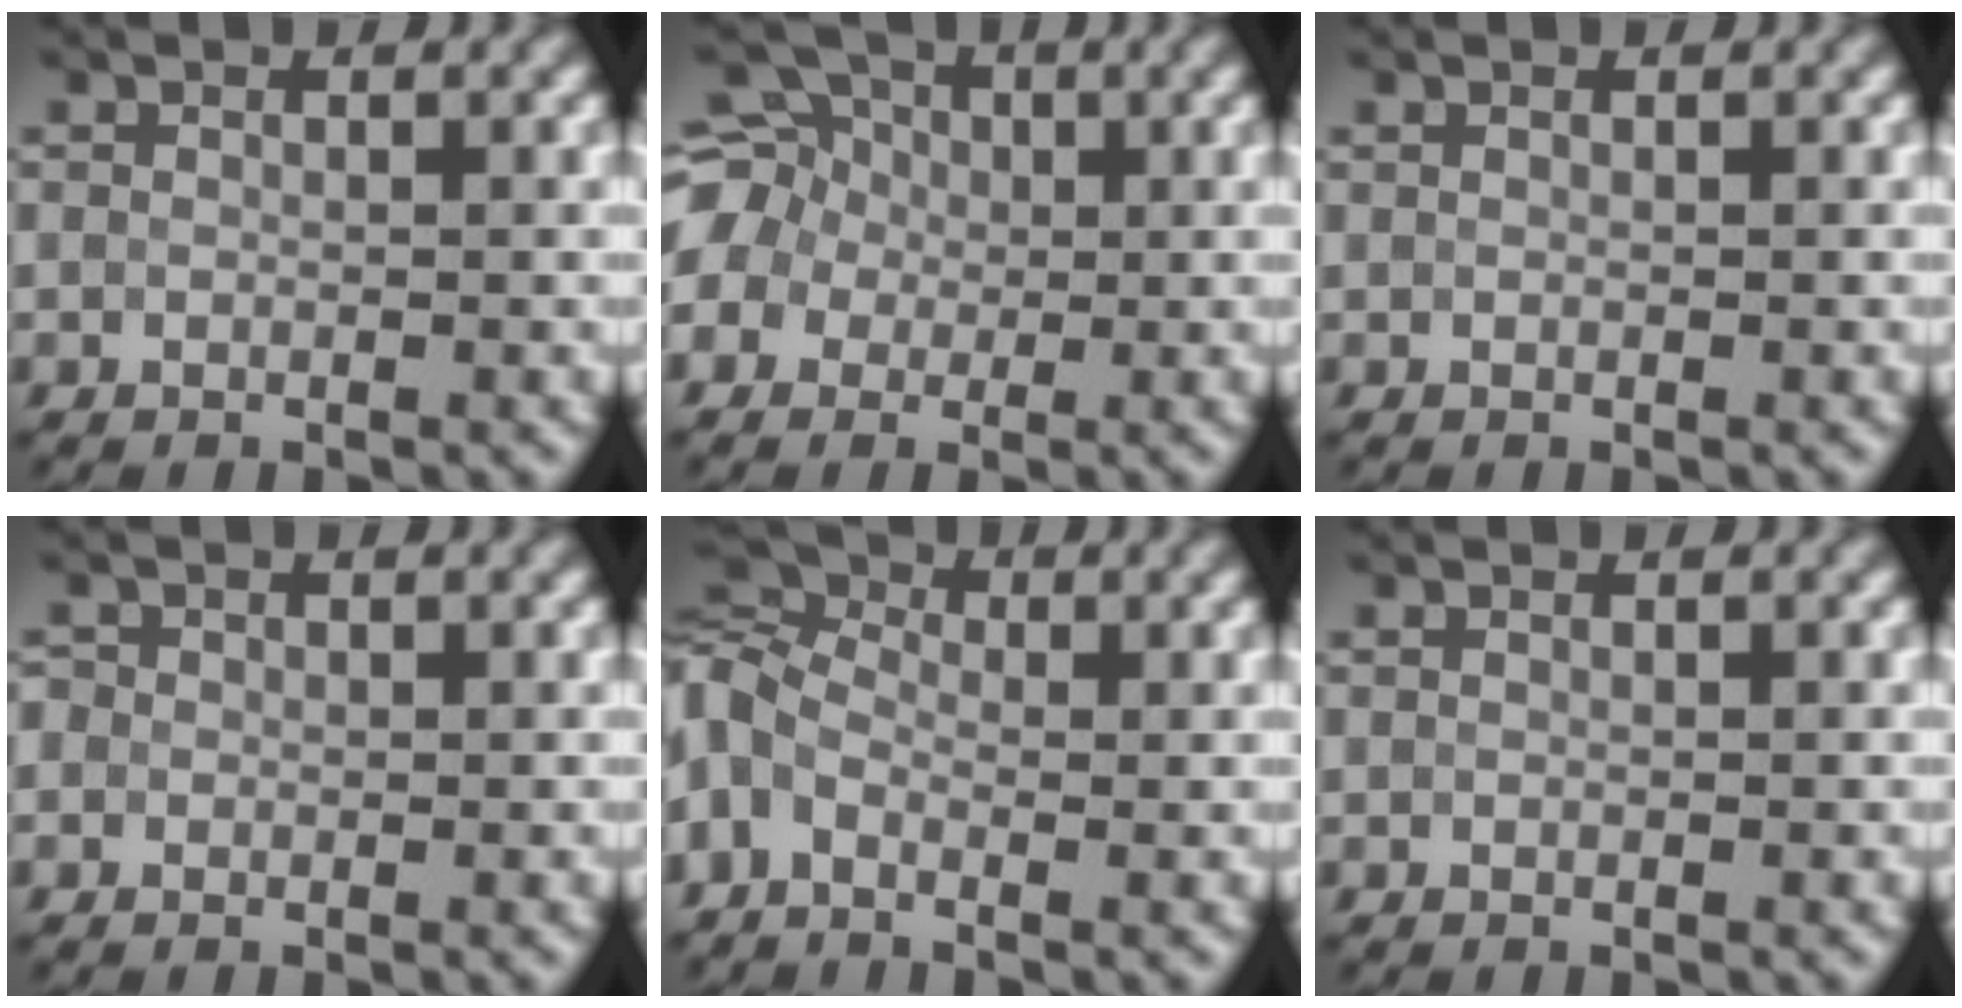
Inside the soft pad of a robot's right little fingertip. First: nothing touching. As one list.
[{"total": 8.4, "force": [0.3, 7.3, 4.1], "torque": [-0.108, 0.035, -0.044]}, {"total": 0.0}, {"total": 0.7, "force": [0.1, 0.7, 0.2], "torque": [-0.002, -0.002, -0.005]}, {"total": 6.4, "force": [-0.4, 4.1, 4.9], "torque": [-0.126, 0.023, -0.020]}, {"total": 0.0}]